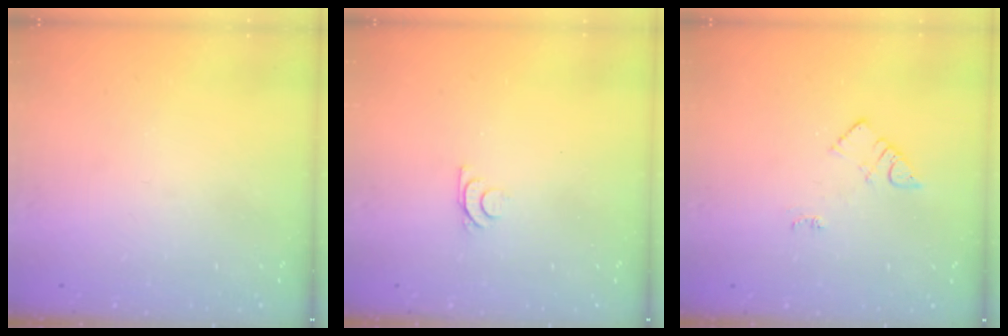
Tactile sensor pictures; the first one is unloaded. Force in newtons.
{"total": 5.1, "press": 5.0, "slide": 0.9}
{"total": 4.5, "press": 4.5, "slide": 0.6}